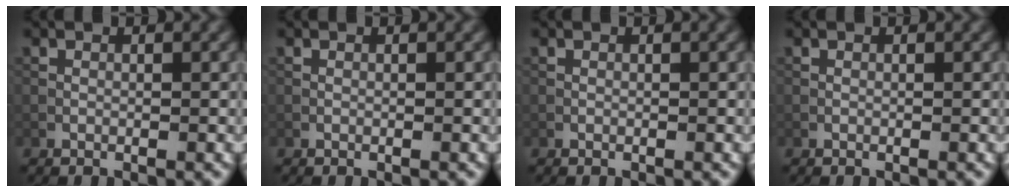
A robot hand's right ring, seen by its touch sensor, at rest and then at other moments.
{"total": 0.0}
{"total": 0.0}
{"total": 0.0}